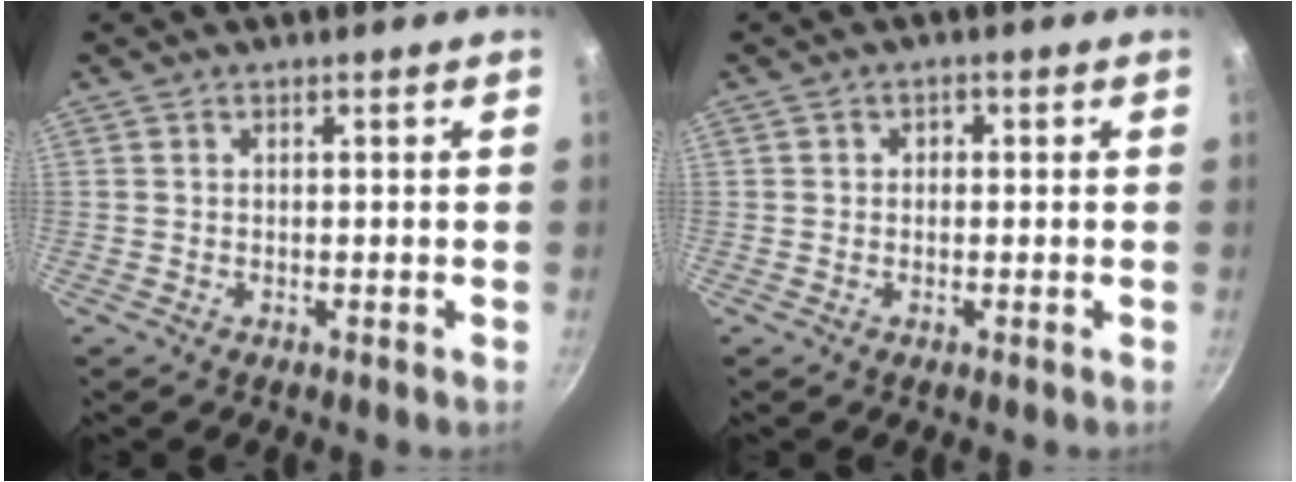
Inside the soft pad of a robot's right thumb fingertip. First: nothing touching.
{"total": 1.4, "force": [-0.1, 1.3, 0.6], "torque": [-0.003, 0.003, -0.004]}